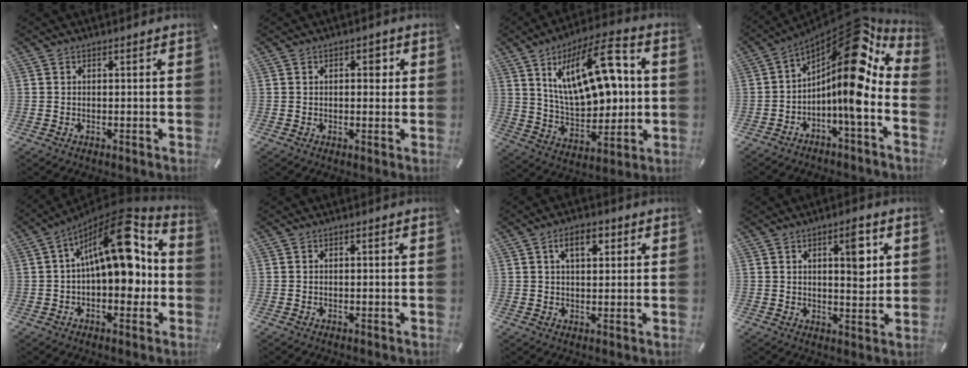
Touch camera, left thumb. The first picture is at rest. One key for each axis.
{"total": 2.9, "fx": 0.6, "fy": 1.7, "fz": 2.2, "tx": -0.022, "ty": 0.000, "tz": 0.001}
{"total": 21.8, "fx": 7.1, "fy": 11.2, "fz": 17.3, "tx": -0.292, "ty": -0.016, "tz": 0.114}
{"total": 15.7, "fx": 3.9, "fy": 4.1, "fz": 14.7, "tx": -0.234, "ty": -0.076, "tz": 0.055}
{"total": 17.8, "fx": 4.3, "fy": 8.6, "fz": 15.0, "tx": -0.224, "ty": -0.038, "tz": 0.067}
{"total": 0.0}
{"total": 5.8, "fx": 2.3, "fy": 2.9, "fz": 4.4, "tx": -0.070, "ty": -0.002, "tz": 0.034}
{"total": 8.3, "fx": 3.0, "fy": 3.5, "fz": 6.9, "tx": -0.083, "ty": -0.014, "tz": 0.040}